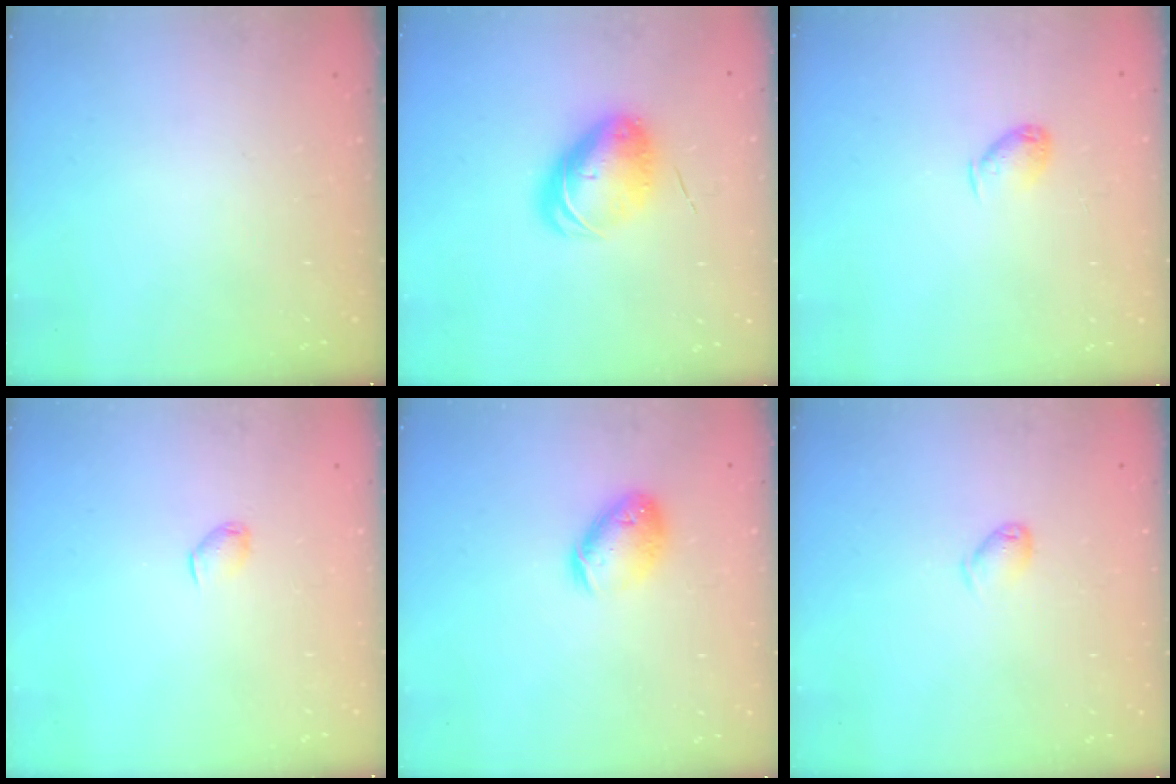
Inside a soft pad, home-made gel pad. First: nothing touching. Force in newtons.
{"total": 10.7, "press": 10.4, "slide": 2.5}
{"total": 6.0, "press": 5.9, "slide": 0.9}
{"total": 3.2, "press": 3.1, "slide": 0.6}
{"total": 11.4, "press": 11.2, "slide": 2.0}
{"total": 3.8, "press": 3.7, "slide": 0.5}